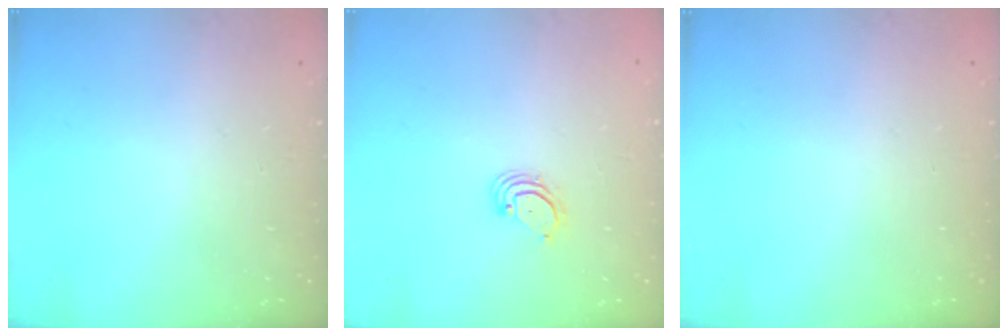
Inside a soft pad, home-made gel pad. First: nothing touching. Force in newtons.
{"total": 3.0, "press": 3.0, "slide": 0.3}
{"total": 0.0}